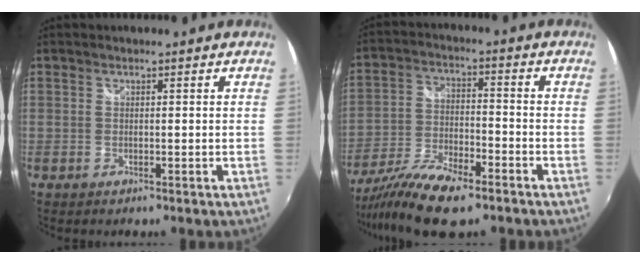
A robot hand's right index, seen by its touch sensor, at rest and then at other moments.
{"total": 13.5, "force": [-9.9, 3.9, 8.3], "torque": [-0.176, -0.031, -0.186]}